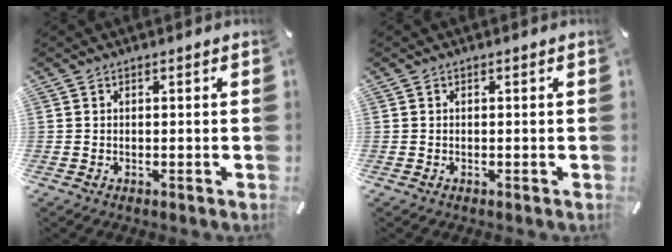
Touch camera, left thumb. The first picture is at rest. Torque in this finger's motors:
{"motor_torque": [-0.03, 0.00, -0.04, 0.00, 0.00]}